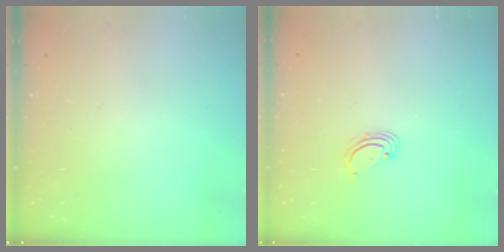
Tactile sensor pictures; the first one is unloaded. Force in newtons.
{"total": 2.7, "press": 2.7, "slide": 0.3}